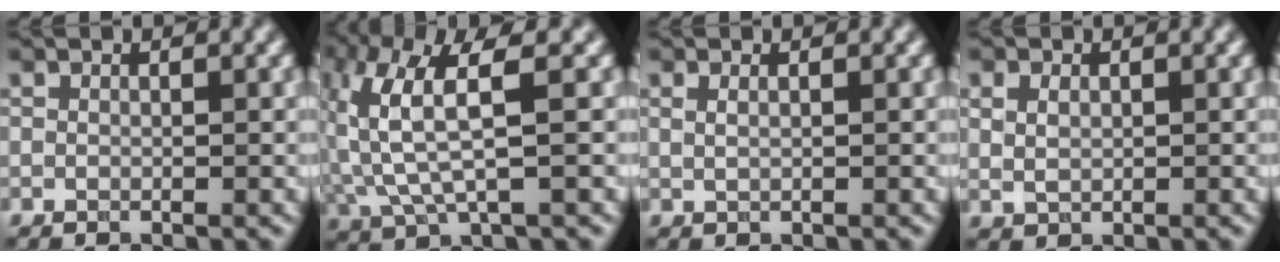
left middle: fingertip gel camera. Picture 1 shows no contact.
{"total": 6.5, "force": [1.2, 2.0, 6.0], "torque": [-0.147, 0.005, 0.026]}
{"total": 1.2, "force": [0.7, 0.6, 0.8], "torque": [-0.012, -0.006, 0.005]}
{"total": 1.7, "force": [0.5, 1.2, 1.1], "torque": [-0.022, -0.001, 0.012]}